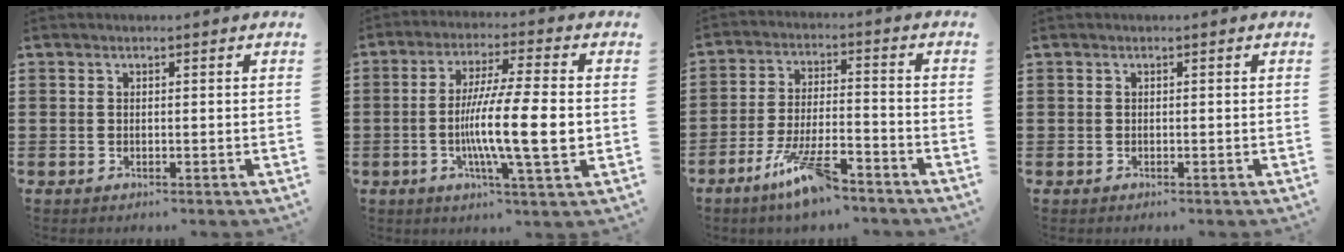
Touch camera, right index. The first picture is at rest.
{"total": 12.8, "force": [-1.8, 1.3, 12.7], "torque": [-0.227, -0.015, -0.035]}
{"total": 9.7, "force": [-6.7, 2.1, 6.7], "torque": [-0.140, 0.005, -0.126]}
{"total": 0.0}